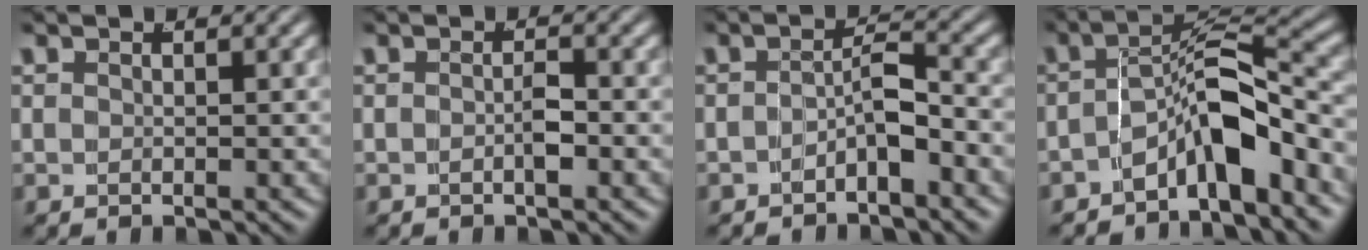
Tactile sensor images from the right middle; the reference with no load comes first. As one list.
[{"total": 1.1, "force": [-0.6, 0.0, 0.9], "torque": [-0.012, -0.004, -0.007]}, {"total": 2.6, "force": [-1.8, 0.7, 1.7], "torque": [-0.024, -0.010, -0.026]}, {"total": 6.4, "force": [-3.9, 2.2, 4.5], "torque": [-0.063, -0.005, -0.057]}]